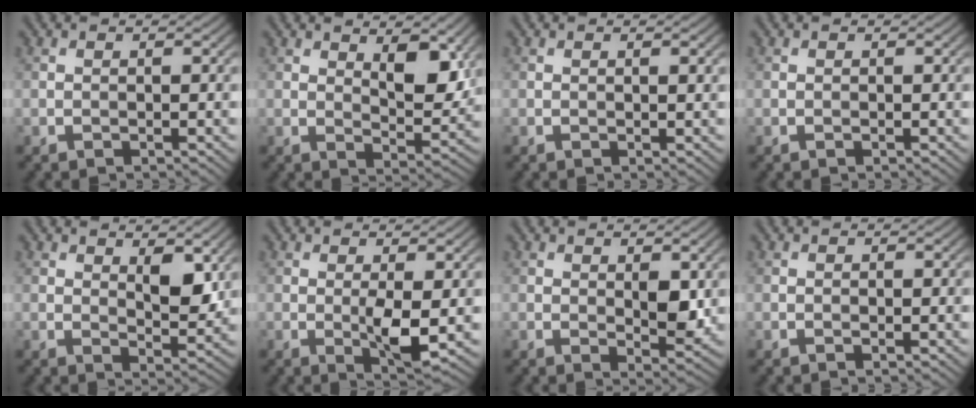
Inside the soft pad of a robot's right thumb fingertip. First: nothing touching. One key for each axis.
{"total": 6.9, "fx": 3.2, "fy": 3.1, "fz": 5.3, "tx": -0.084, "ty": -0.008, "tz": 0.056}
{"total": 0.8, "fx": 0.3, "fy": 0.1, "fz": 0.7, "tx": -0.010, "ty": -0.001, "tz": 0.005}
{"total": 0.0}
{"total": 4.7, "fx": 2.2, "fy": 2.0, "fz": 3.6, "tx": -0.060, "ty": -0.011, "tz": 0.040}
{"total": 3.4, "fx": 0.0, "fy": 0.5, "fz": 3.4, "tx": -0.070, "ty": -0.008, "tz": 0.003}
{"total": 3.3, "fx": 0.8, "fy": 1.5, "fz": 2.8, "tx": -0.048, "ty": -0.008, "tz": 0.018}
{"total": 0.0}